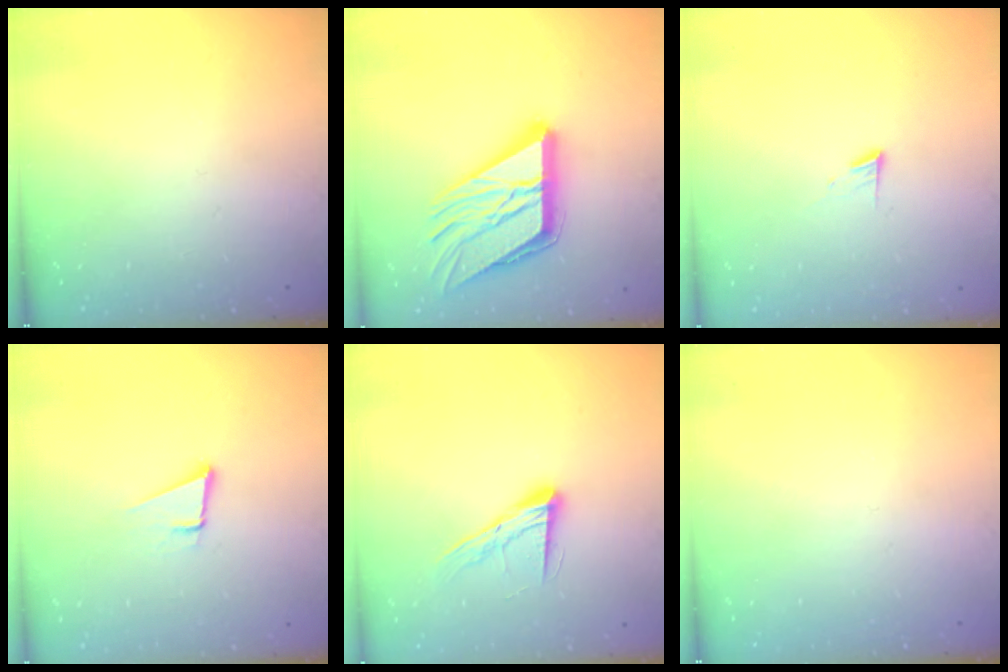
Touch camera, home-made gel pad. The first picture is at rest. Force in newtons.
{"total": 21.5, "press": 21.3, "slide": 2.9}
{"total": 5.1, "press": 5.1, "slide": 0.6}
{"total": 3.7, "press": 2.9, "slide": 2.2}
{"total": 12.4, "press": 12.3, "slide": 1.4}
{"total": 0.0}